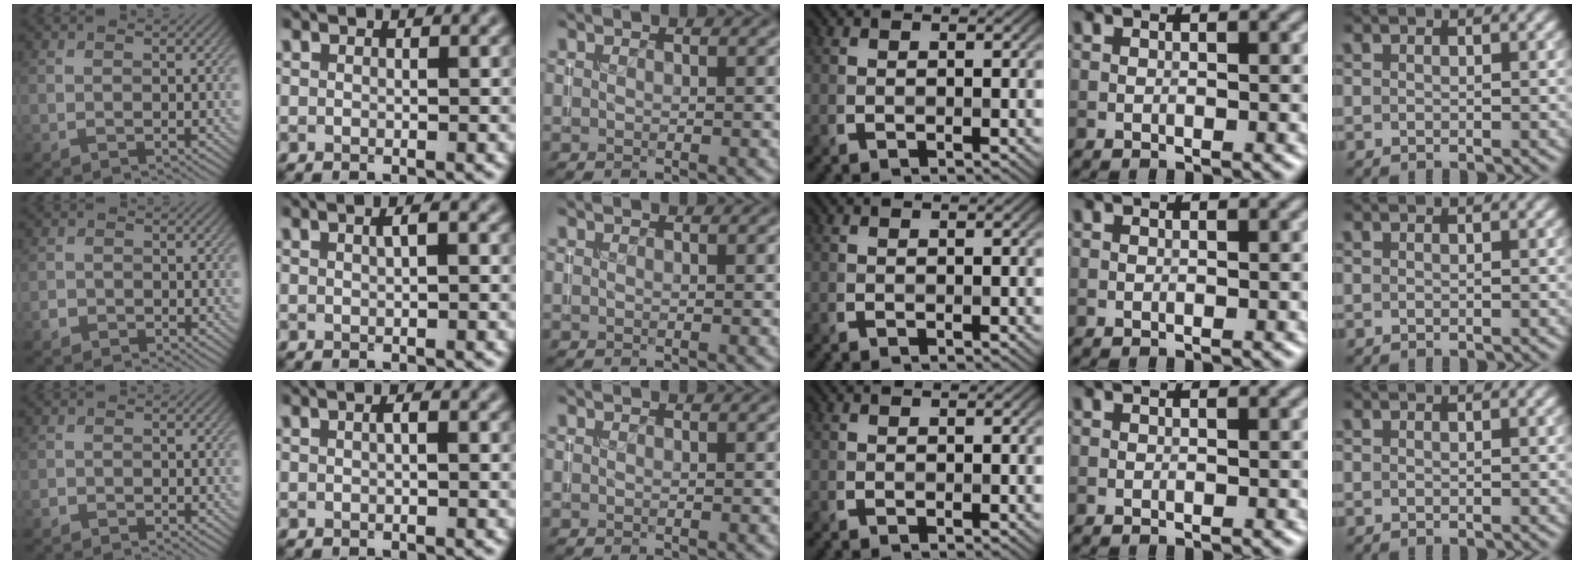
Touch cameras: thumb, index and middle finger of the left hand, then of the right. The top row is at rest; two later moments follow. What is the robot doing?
{"motion": "insert", "object": "coin"}